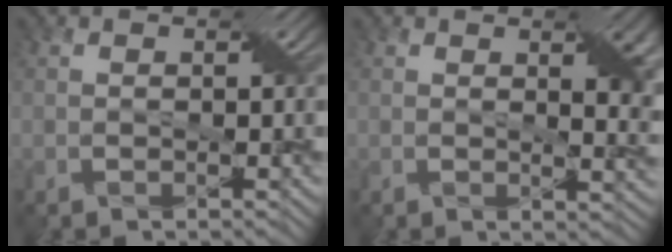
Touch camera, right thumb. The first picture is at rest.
{"total": 5.4, "force": [1.8, 2.1, 4.6], "torque": [-0.067, -0.007, 0.033]}